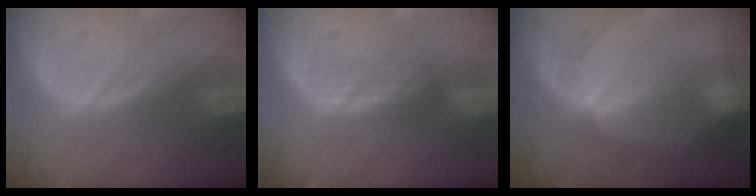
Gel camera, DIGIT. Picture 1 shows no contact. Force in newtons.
{"total": 2.2, "press": 2.2, "slide": 0.4}
{"total": 4.6, "press": 4.4, "slide": 1.1}